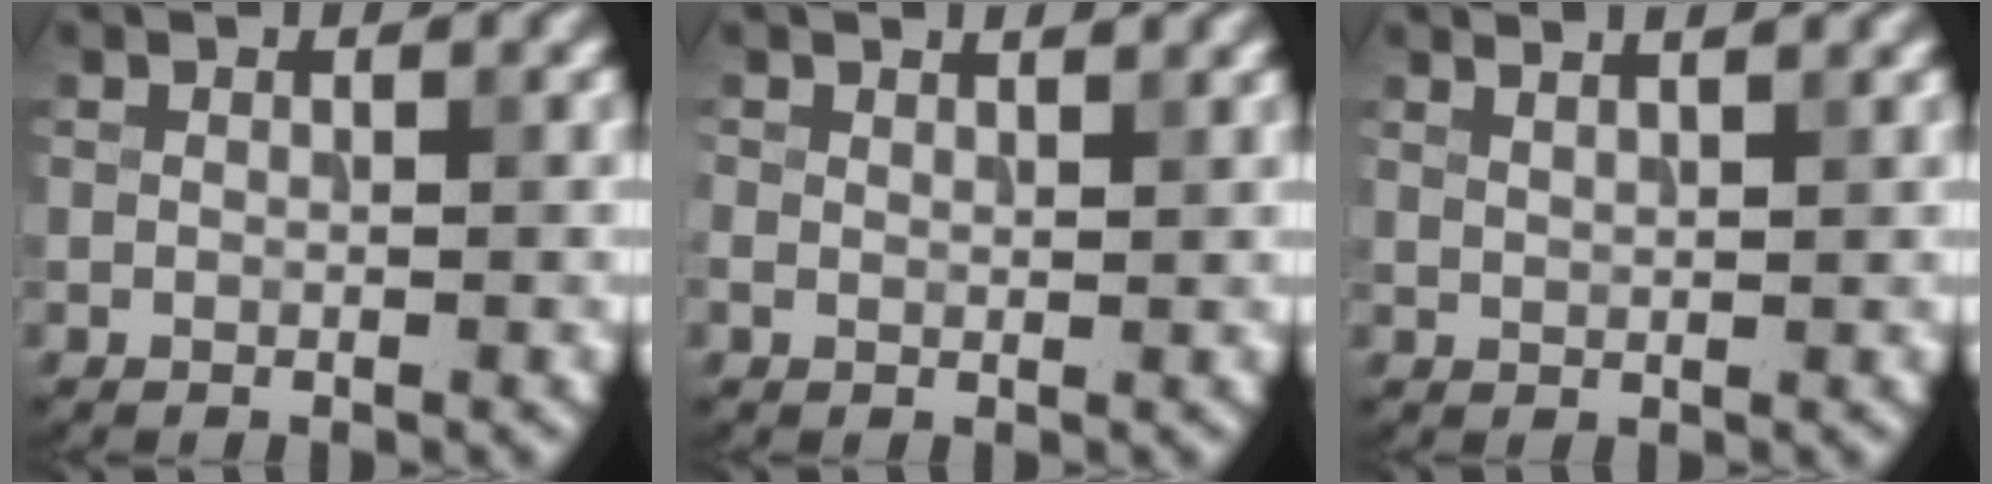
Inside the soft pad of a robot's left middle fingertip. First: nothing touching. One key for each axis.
{"total": 1.4, "fx": 1.1, "fy": 0.5, "fz": 0.7, "tx": -0.016, "ty": 0.000, "tz": 0.017}
{"total": 4.0, "fx": 2.9, "fy": 1.6, "fz": 2.3, "tx": -0.010, "ty": 0.032, "tz": 0.010}